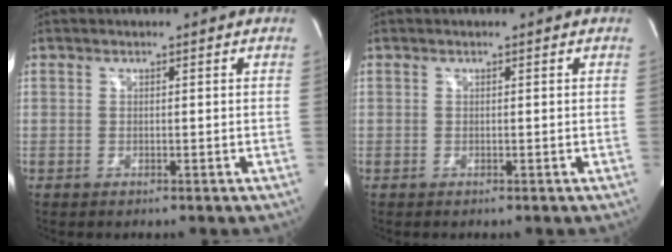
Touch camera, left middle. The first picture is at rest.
{"total": 0.0}